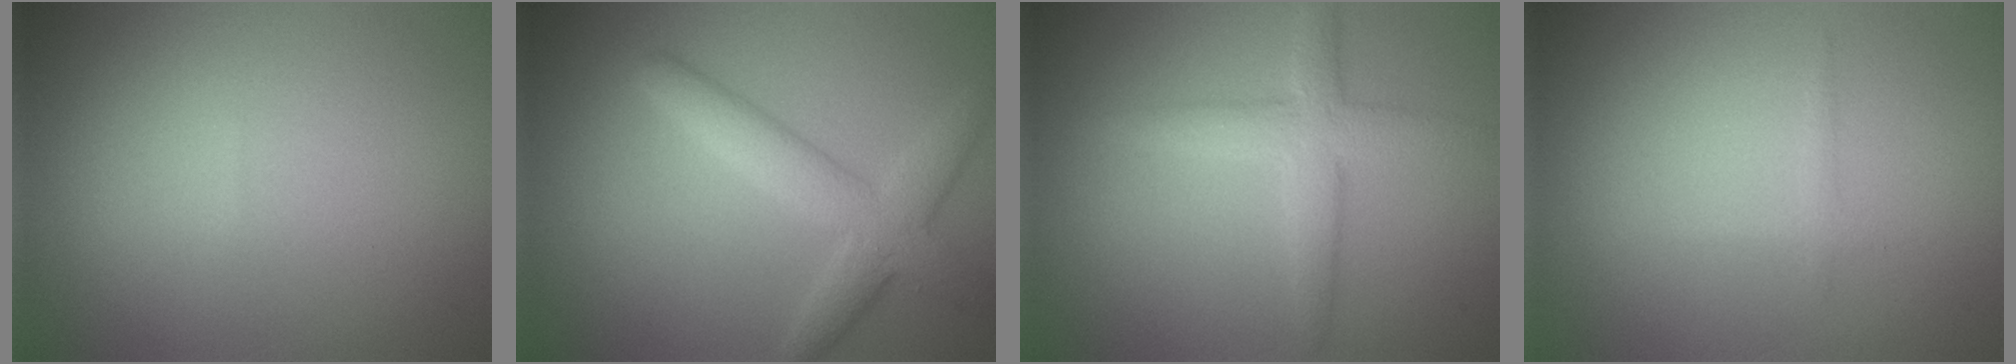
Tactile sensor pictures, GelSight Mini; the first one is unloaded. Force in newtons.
{"total": 4.3, "press": 4.3, "slide": 0.1}
{"total": 3.2, "press": 3.2, "slide": 0.1}
{"total": 0.6, "press": 0.6, "slide": 0.0}